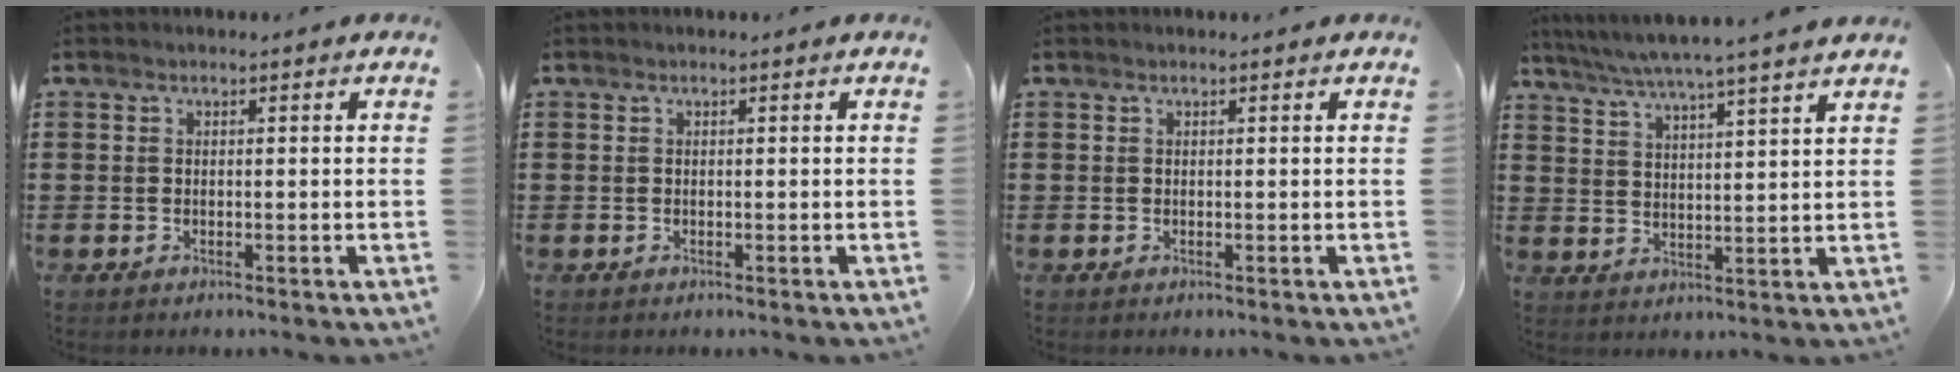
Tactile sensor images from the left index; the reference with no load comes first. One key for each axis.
{"total": 0.0}
{"total": 0.0}
{"total": 5.4, "fx": 4.8, "fy": -1.0, "fz": 2.4, "tx": -0.063, "ty": -0.031, "tz": 0.080}